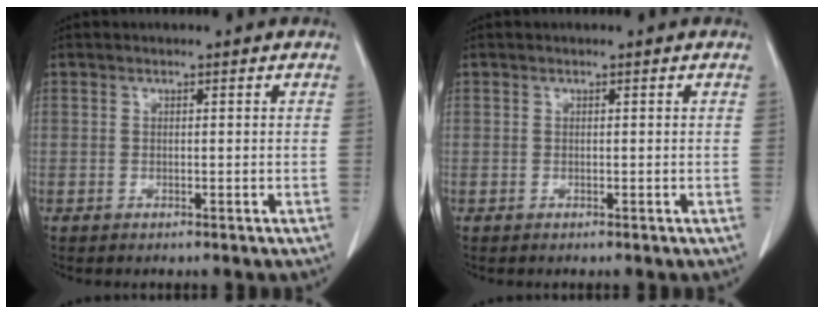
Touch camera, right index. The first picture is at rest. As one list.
[{"total": 0.0}]